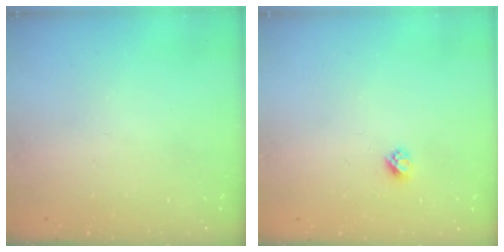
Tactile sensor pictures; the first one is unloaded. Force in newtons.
{"total": 2.7, "press": 2.6, "slide": 0.3}